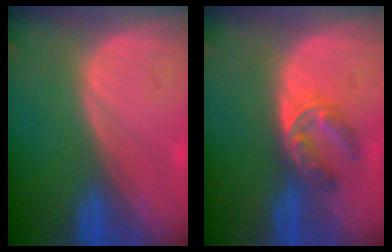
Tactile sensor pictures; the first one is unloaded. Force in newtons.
{"total": 6.0, "press": 5.0, "slide": 3.3}